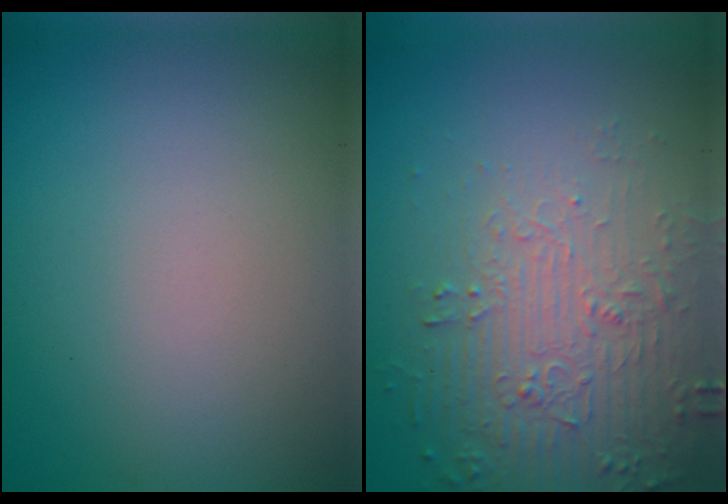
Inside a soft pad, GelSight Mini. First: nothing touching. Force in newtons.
{"total": 5.7, "press": 3.9, "slide": 4.2}